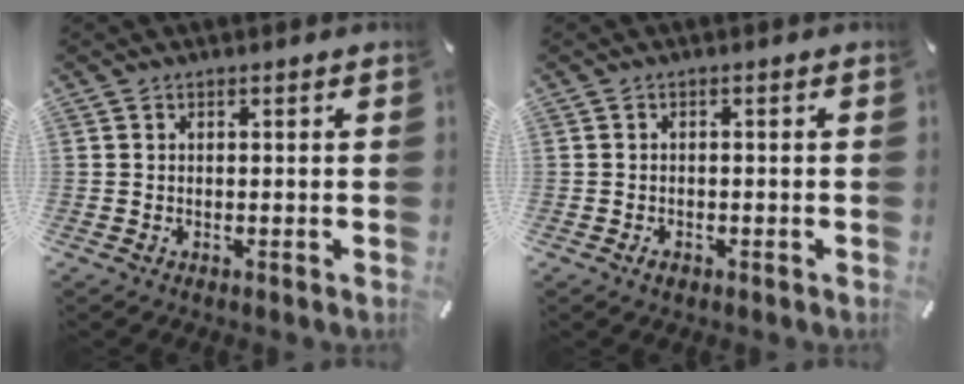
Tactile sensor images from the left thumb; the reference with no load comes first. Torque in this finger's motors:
{"motor_torque": [0.05, 0.82, 0.00, -0.01, 0.00]}